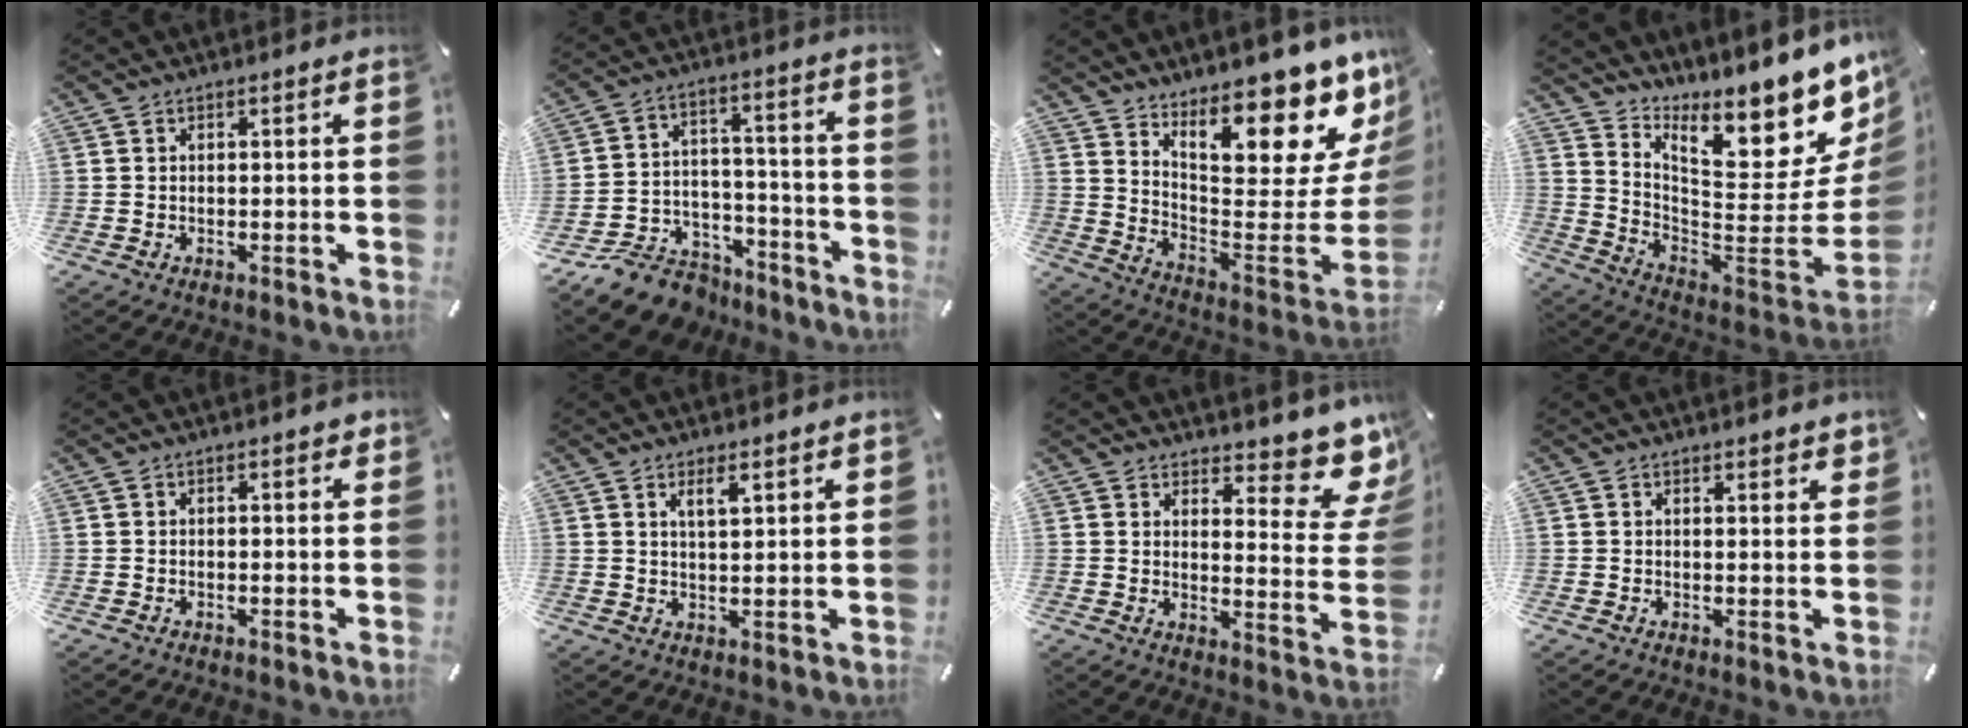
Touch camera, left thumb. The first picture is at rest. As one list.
[{"total": 12.2, "force": [-9.0, 7.3, 3.5], "torque": [-0.046, 0.068, -0.157]}, {"total": 19.0, "force": [14.7, 6.0, 10.5], "torque": [-0.092, -0.141, 0.231]}, {"total": 16.8, "force": [13.3, 4.8, 9.1], "torque": [-0.101, -0.142, 0.212]}, {"total": 0.7, "force": [0.2, 0.5, 0.4], "torque": [-0.001, 0.000, 0.001]}, {"total": 4.0, "force": [2.4, 1.4, 2.9], "torque": [-0.046, -0.006, 0.039]}, {"total": 11.2, "force": [8.3, 4.6, 6.0], "torque": [-0.061, -0.081, 0.144]}, {"total": 1.6, "force": [1.4, 0.6, 0.4], "torque": [0.000, -0.005, 0.026]}]